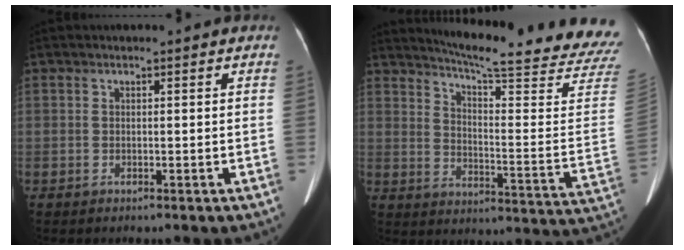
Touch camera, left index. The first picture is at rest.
{"total": 25.7, "force": [23.5, -0.1, 10.4], "torque": [-0.153, -0.133, 0.278]}